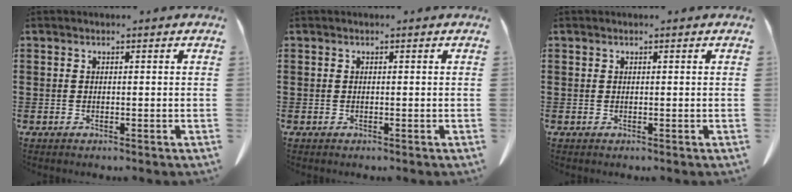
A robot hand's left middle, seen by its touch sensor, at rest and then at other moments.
{"total": 0.0}
{"total": 0.0}